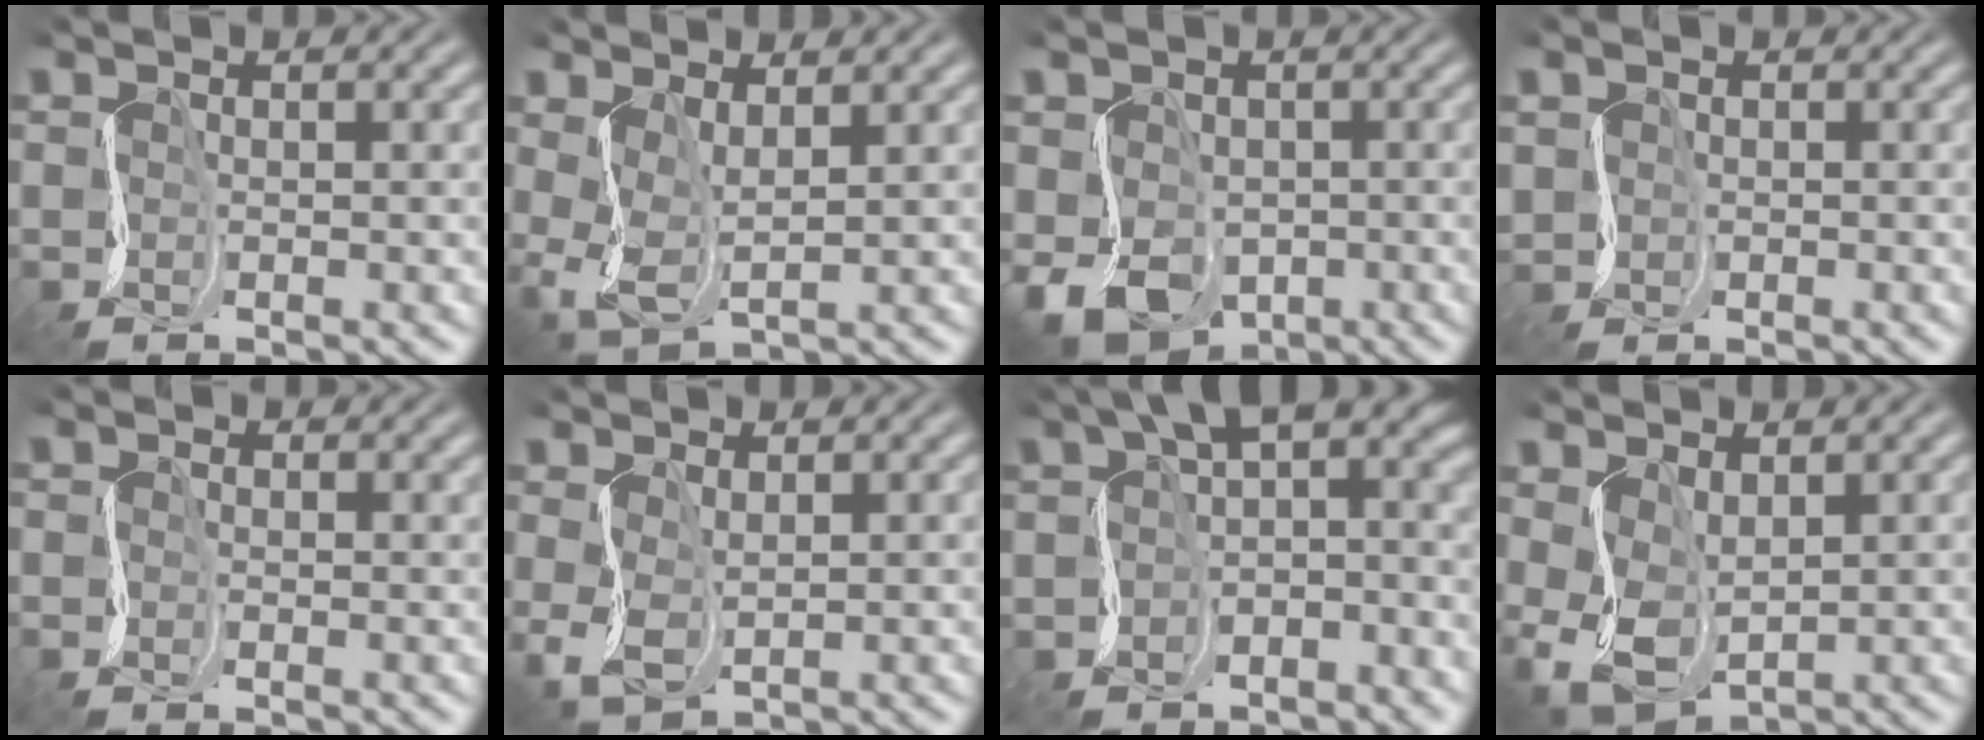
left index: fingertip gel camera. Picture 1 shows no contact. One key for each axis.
{"total": 2.5, "fx": 0.2, "fy": 1.2, "fz": 2.2, "tx": -0.071, "ty": -0.008, "tz": 0.011}
{"total": 6.2, "fx": -2.7, "fy": 4.7, "fz": 2.9, "tx": -0.082, "ty": -0.026, "tz": -0.038}
{"total": 1.4, "fx": -0.7, "fy": 0.3, "fz": -1.2, "tx": 0.009, "ty": -0.003, "tz": -0.003}
{"total": 1.3, "fx": -1.1, "fy": 0.0, "fz": -0.7, "tx": 0.009, "ty": -0.001, "tz": -0.017}
{"total": 1.4, "fx": -0.2, "fy": 0.9, "fz": 1.1, "tx": -0.049, "ty": -0.004, "tz": 0.007}
{"total": 5.7, "fx": 0.0, "fy": 3.2, "fz": 4.7, "tx": -0.058, "ty": 0.006, "tz": 0.000}
{"total": 3.4, "fx": -0.3, "fy": 2.4, "fz": 2.4, "tx": -0.081, "ty": -0.008, "tz": 0.005}